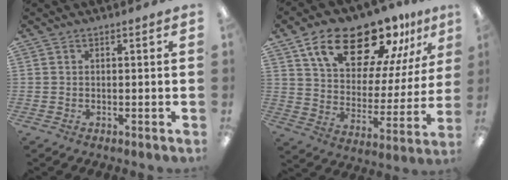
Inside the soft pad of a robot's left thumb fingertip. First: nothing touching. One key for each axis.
{"total": 21.0, "fx": 15.2, "fy": 9.2, "fz": 11.2, "tx": -0.191, "ty": -0.089, "tz": 0.261}